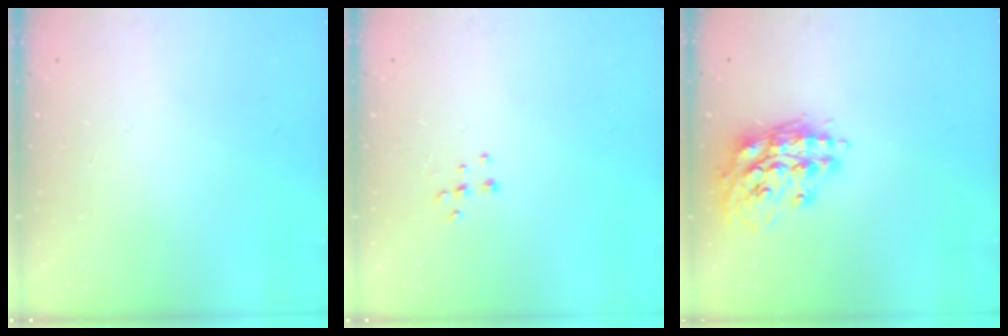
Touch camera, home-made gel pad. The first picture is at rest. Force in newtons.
{"total": 6.7, "press": 6.7, "slide": 0.6}
{"total": 14.9, "press": 14.9, "slide": 1.6}